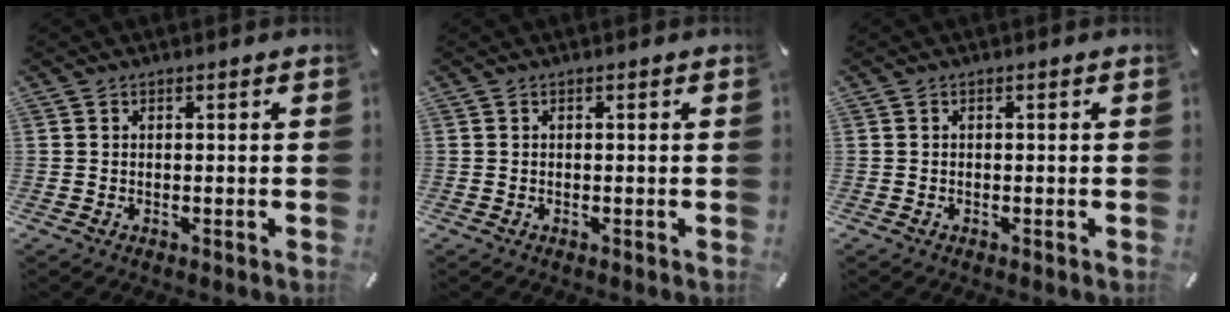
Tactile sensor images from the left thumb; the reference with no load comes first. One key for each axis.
{"total": 0.0}
{"total": 0.0}